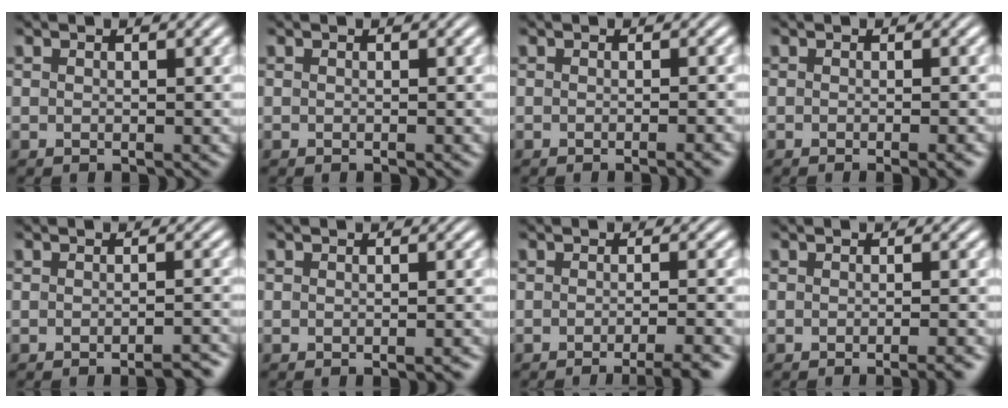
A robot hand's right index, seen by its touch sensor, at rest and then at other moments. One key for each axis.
{"total": 0.0}
{"total": 1.2, "fx": -1.0, "fy": 0.0, "fz": 0.7, "tx": -0.009, "ty": 0.004, "tz": -0.019}
{"total": 1.5, "fx": -1.1, "fy": 0.0, "fz": 1.0, "tx": -0.012, "ty": 0.003, "tz": -0.019}
{"total": 3.2, "fx": -2.9, "fy": 0.6, "fz": 1.2, "tx": -0.016, "ty": -0.001, "tz": -0.048}
{"total": 1.1, "fx": -1.0, "fy": 0.0, "fz": 0.5, "tx": -0.009, "ty": 0.002, "tz": -0.015}
{"total": 4.2, "fx": -3.5, "fy": 0.5, "fz": 2.3, "tx": -0.023, "ty": -0.001, "tz": -0.058}
{"total": 2.2, "fx": -1.8, "fy": 0.1, "fz": 1.2, "tx": -0.012, "ty": 0.004, "tz": -0.033}